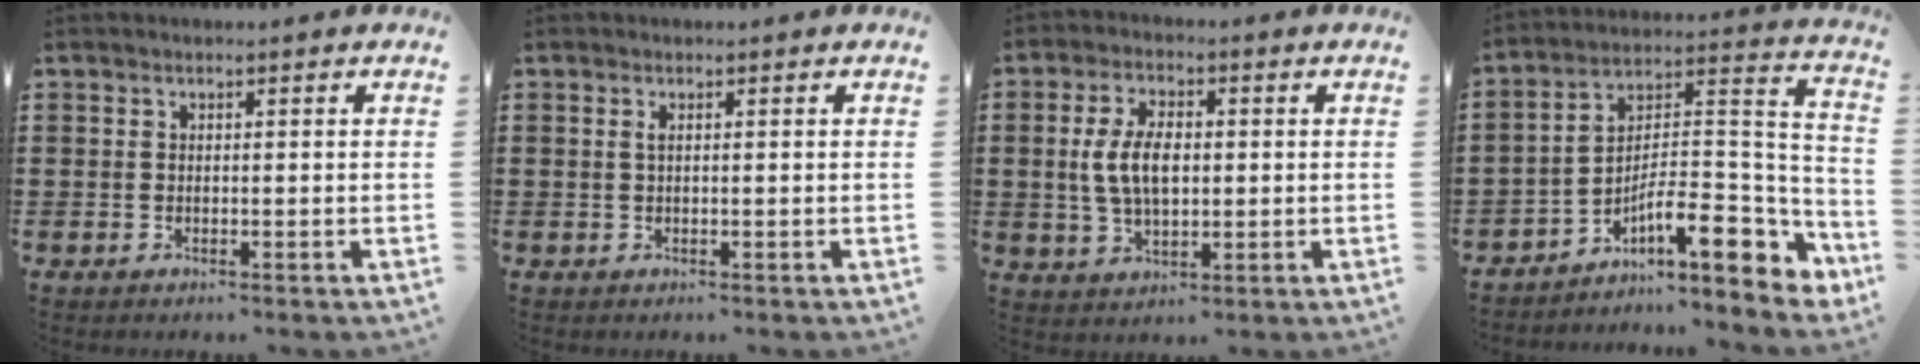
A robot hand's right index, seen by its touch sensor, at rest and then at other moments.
{"total": 0.7, "force": [0.2, 0.1, 0.7], "torque": [-0.016, 0.000, 0.004]}
{"total": 7.2, "force": [0.3, 3.8, 6.1], "torque": [-0.133, 0.002, -0.003]}
{"total": 11.3, "force": [-6.2, 3.8, 8.7], "torque": [-0.143, -0.010, -0.115]}